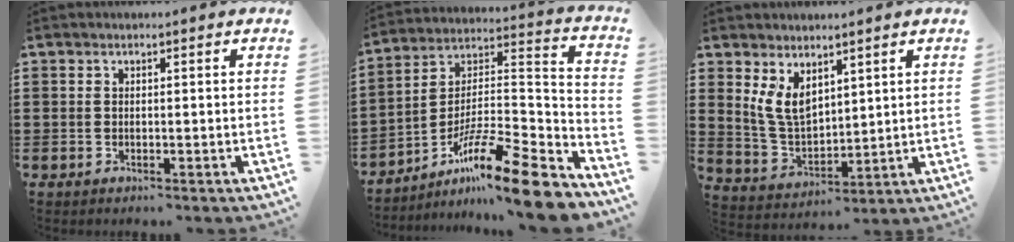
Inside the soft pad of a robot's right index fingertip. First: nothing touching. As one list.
[{"total": 14.9, "force": [-10.9, 1.3, 10.1], "torque": [-0.160, 0.020, -0.200]}, {"total": 6.5, "force": [3.4, 3.7, 4.1], "torque": [-0.108, -0.004, 0.062]}]